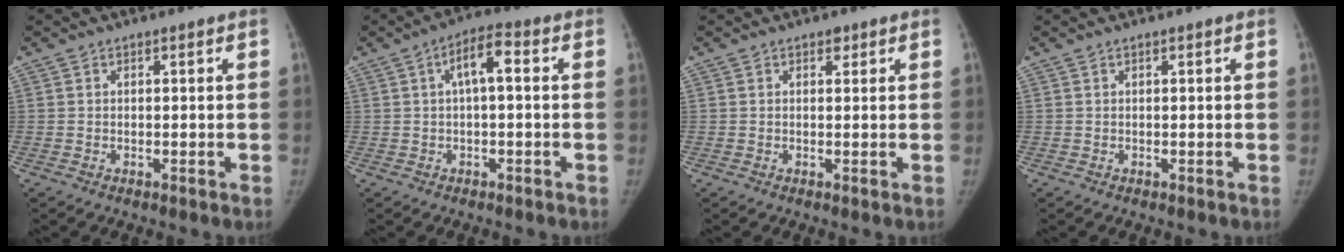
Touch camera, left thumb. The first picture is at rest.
{"total": 5.7, "force": [0.8, 2.1, 5.3], "torque": [-0.087, 0.021, 0.006]}
{"total": 1.1, "force": [0.7, 0.8, 0.5], "torque": [0.003, -0.004, 0.008]}
{"total": 0.0}